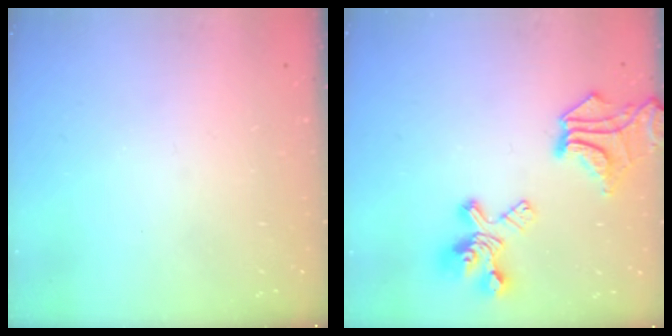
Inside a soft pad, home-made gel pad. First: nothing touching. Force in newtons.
{"total": 11.7, "press": 11.5, "slide": 2.2}